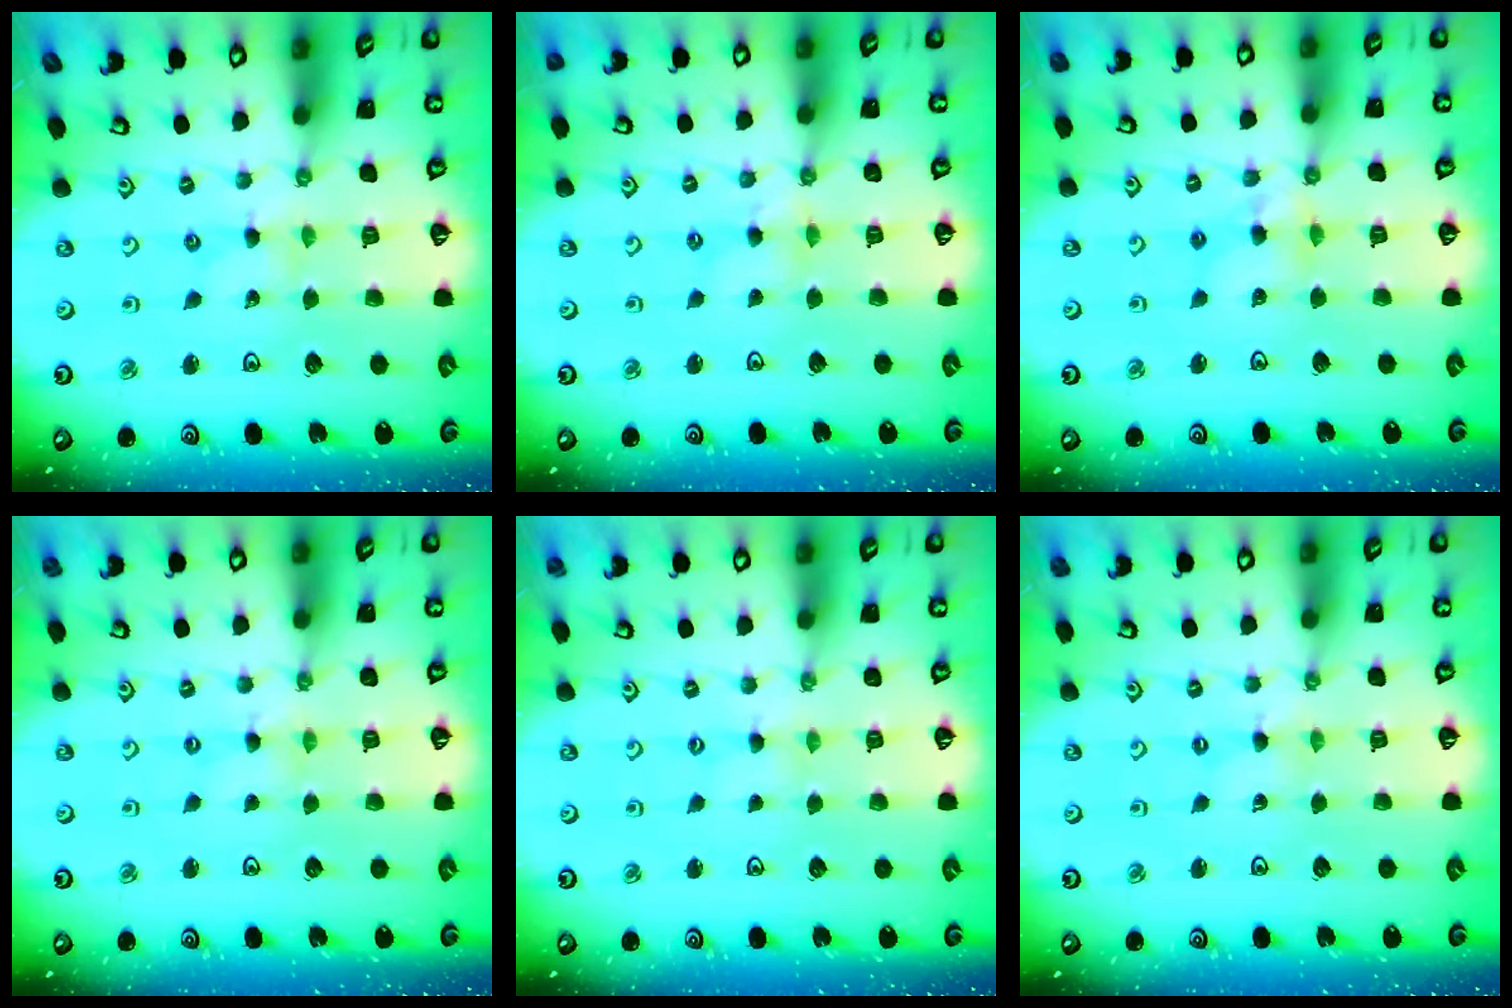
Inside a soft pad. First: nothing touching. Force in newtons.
{"total": 2.6, "press": 2.6, "slide": 0.4}
{"total": 6.2, "press": 6.1, "slide": 0.7}
{"total": 0.0}
{"total": 0.0}
{"total": 0.0}